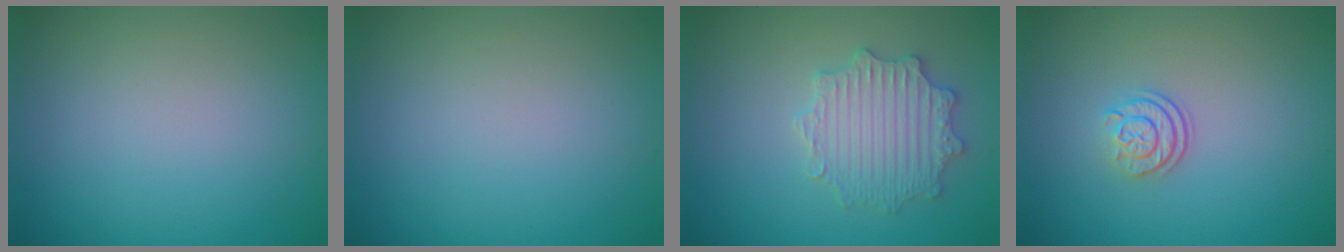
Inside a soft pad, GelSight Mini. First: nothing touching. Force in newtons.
{"total": 0.0}
{"total": 3.7, "press": 3.5, "slide": 1.4}
{"total": 2.3, "press": 1.7, "slide": 1.6}